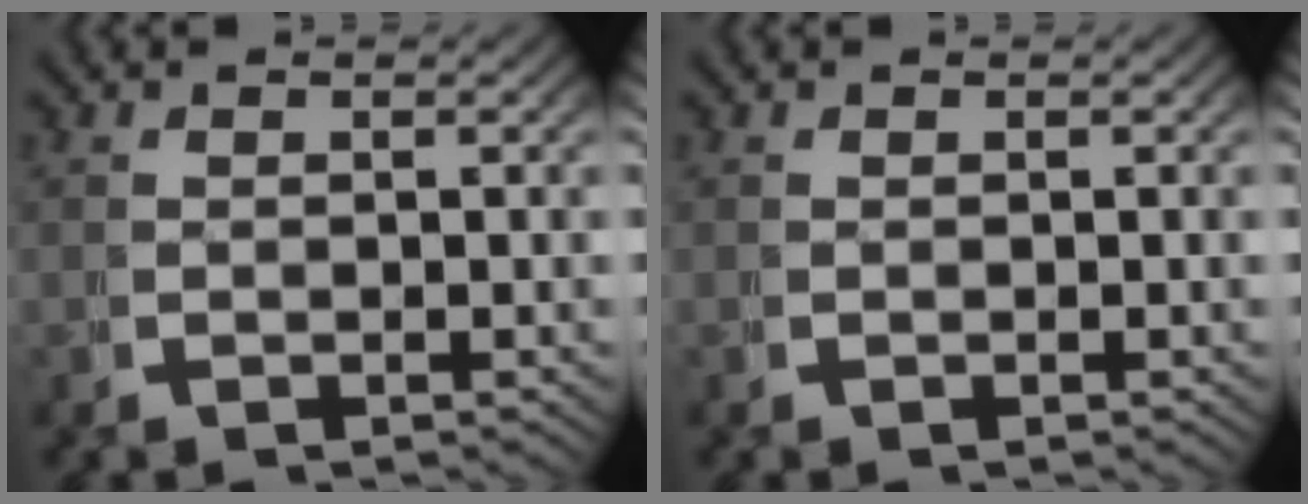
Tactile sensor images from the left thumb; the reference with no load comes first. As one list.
[{"total": 0.0}]